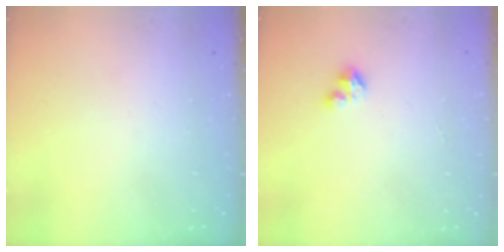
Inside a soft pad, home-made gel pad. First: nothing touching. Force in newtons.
{"total": 2.7, "press": 2.7, "slide": 0.3}